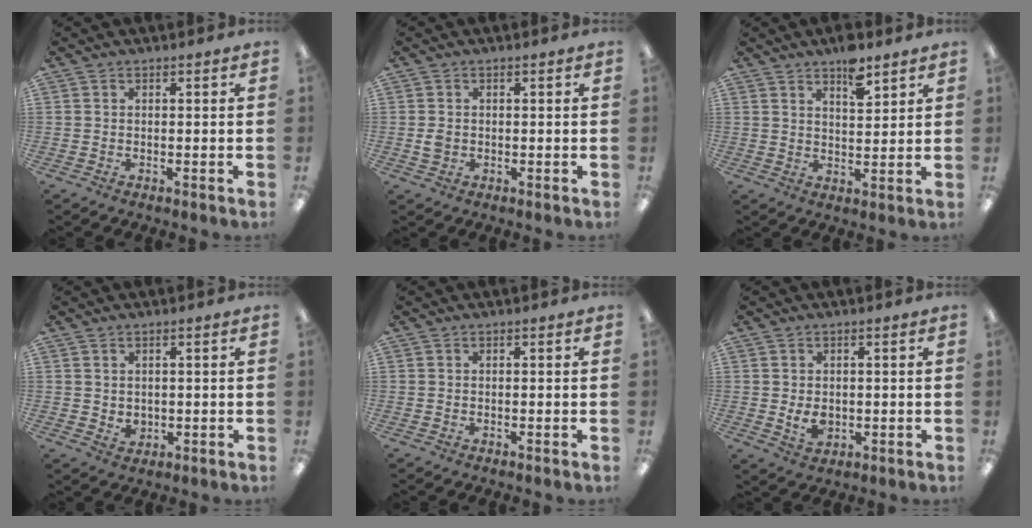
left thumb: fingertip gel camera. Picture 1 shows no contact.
{"total": 1.9, "force": [0.0, 1.5, 1.1], "torque": [-0.013, 0.000, -0.003]}
{"total": 6.7, "force": [5.1, 2.5, 3.5], "torque": [-0.042, -0.034, 0.085]}
{"total": 2.1, "force": [1.2, 1.6, 0.8], "torque": [-0.009, -0.004, 0.019]}
{"total": 0.0}
{"total": 3.9, "force": [0.1, 2.7, 2.7], "torque": [-0.039, -0.006, -0.001]}